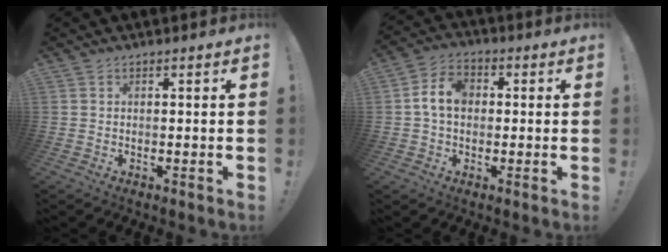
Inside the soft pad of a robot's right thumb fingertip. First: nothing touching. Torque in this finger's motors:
{"motor_torque": [0.08, 0.14, 0.84, -0.04, 0.19]}